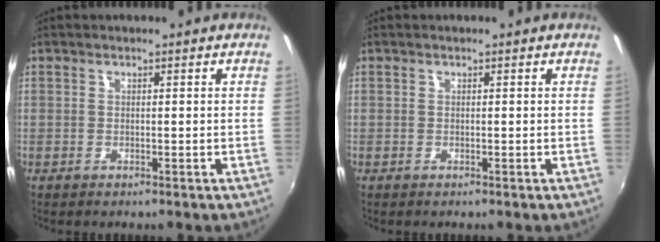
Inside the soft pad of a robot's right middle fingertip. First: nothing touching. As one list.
[{"total": 0.0}]